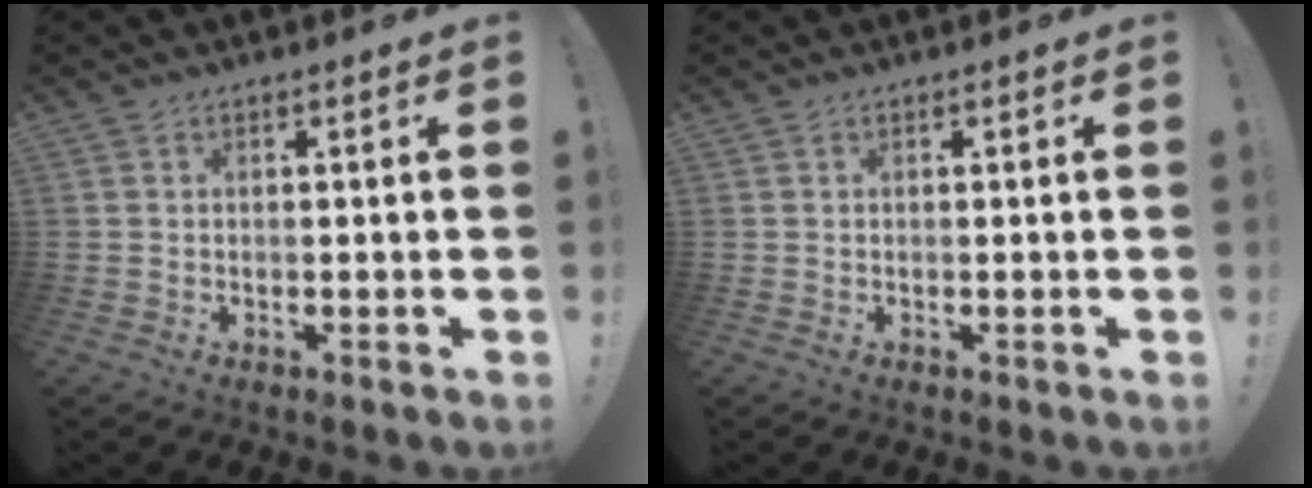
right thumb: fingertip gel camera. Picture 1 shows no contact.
{"total": 0.0}